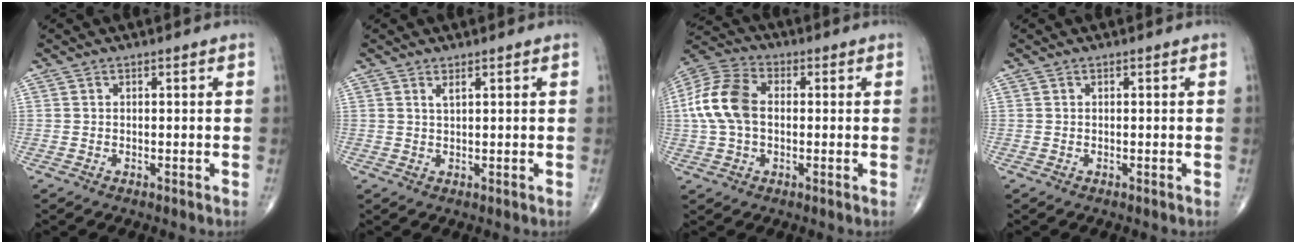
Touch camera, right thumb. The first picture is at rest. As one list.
[{"total": 1.1, "force": [0.8, 0.1, 0.8], "torque": [-0.016, -0.005, 0.015]}, {"total": 12.0, "force": [0.5, 7.8, 9.1], "torque": [-0.193, 0.028, 0.001]}, {"total": 0.0}]